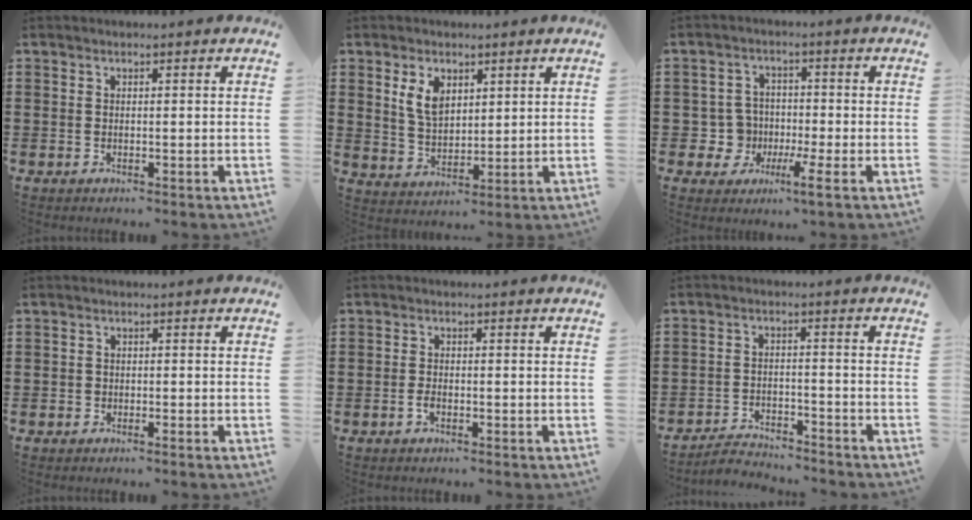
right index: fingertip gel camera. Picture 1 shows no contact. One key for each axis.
{"total": 5.5, "fx": 2.5, "fy": 3.2, "fz": 3.6, "tx": -0.082, "ty": 0.010, "tz": 0.045}
{"total": 4.3, "fx": -1.6, "fy": 3.5, "fz": 2.1, "tx": -0.058, "ty": 0.005, "tz": -0.031}
{"total": 0.7, "fx": -0.6, "fy": 0.3, "fz": 0.3, "tx": -0.007, "ty": -0.002, "tz": -0.011}
{"total": 1.4, "fx": -0.6, "fy": 0.6, "fz": 1.1, "tx": -0.029, "ty": -0.004, "tz": -0.012}
{"total": 3.3, "fx": -3.2, "fy": 0.2, "fz": 0.3, "tx": -0.011, "ty": 0.004, "tz": -0.068}